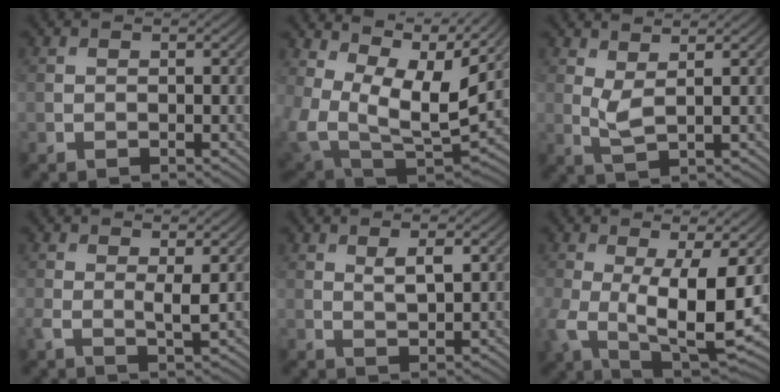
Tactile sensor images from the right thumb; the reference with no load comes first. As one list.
[{"total": 13.2, "force": [5.7, 7.6, 9.2], "torque": [-0.215, -0.004, 0.108]}, {"total": 2.7, "force": [1.4, 0.6, 2.2], "torque": [-0.056, -0.004, 0.031]}, {"total": 2.4, "force": [0.5, 0.5, 2.3], "torque": [-0.050, -0.004, 0.009]}, {"total": 2.8, "force": [1.4, 0.8, 2.3], "torque": [-0.047, -0.003, 0.028]}, {"total": 12.8, "force": [-0.9, 6.0, 11.3], "torque": [-0.231, -0.035, -0.004]}]